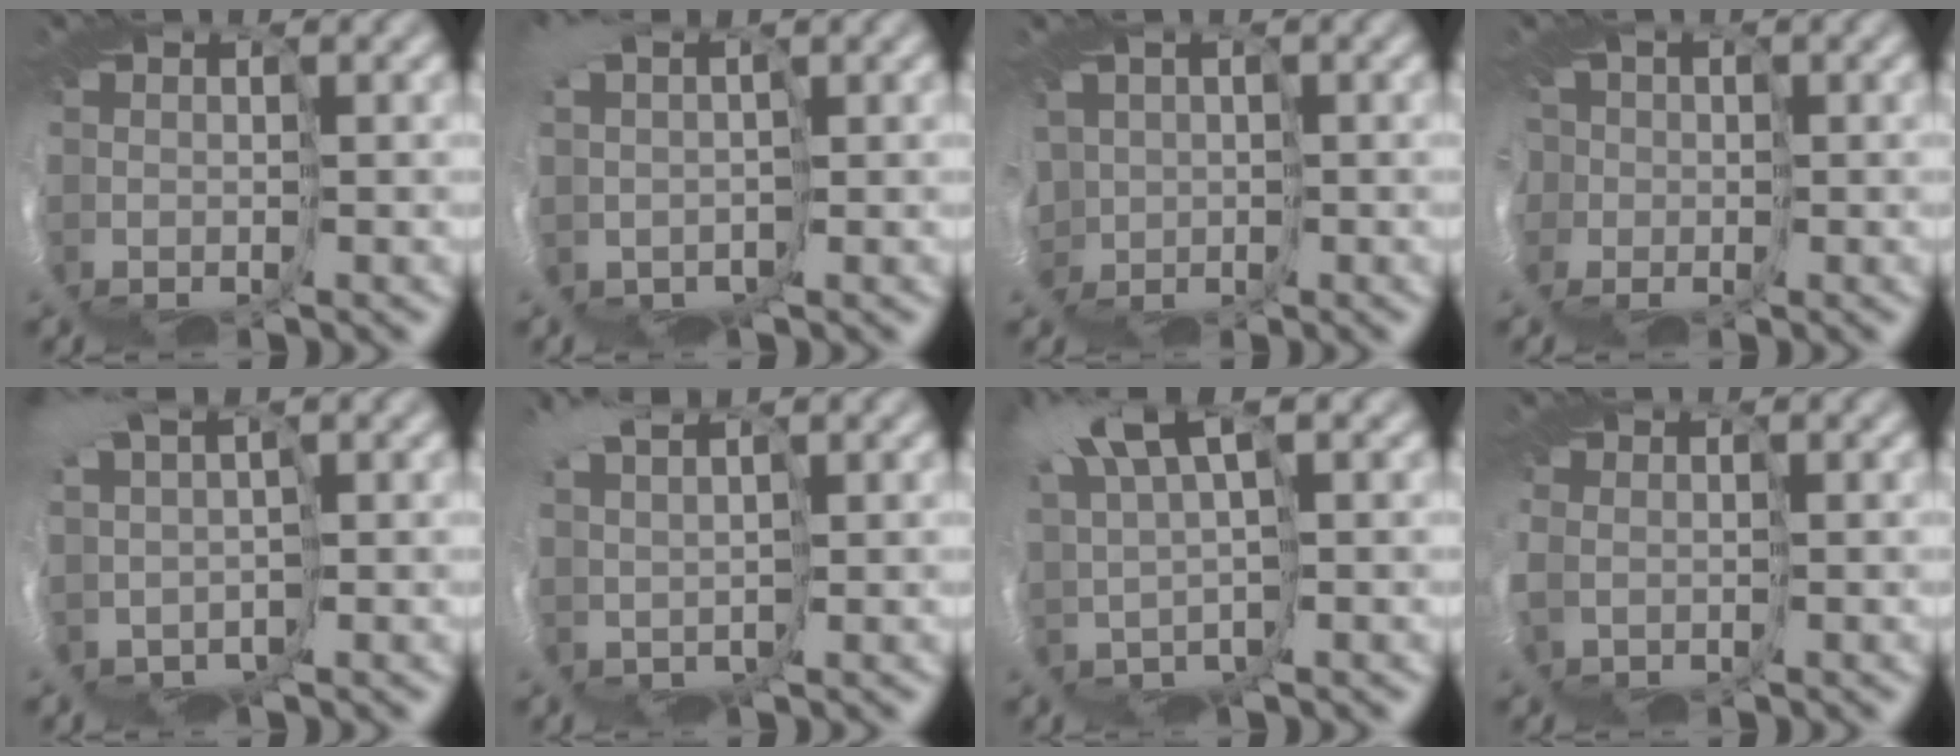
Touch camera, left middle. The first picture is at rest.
{"total": 5.0, "force": [0.0, 3.2, 3.8], "torque": [-0.084, -0.027, -0.005]}
{"total": 6.9, "force": [-0.9, 5.9, 3.5], "torque": [-0.117, -0.015, -0.022]}
{"total": 8.0, "force": [-1.6, 7.3, 2.8], "torque": [-0.108, 0.001, -0.066]}
{"total": 5.2, "force": [0.7, 2.9, 4.2], "torque": [-0.099, -0.018, 0.005]}
{"total": 3.6, "force": [2.2, 1.6, 2.3], "torque": [-0.058, 0.002, 0.031]}
{"total": 6.1, "force": [3.7, 1.4, 4.6], "torque": [-0.124, 0.011, 0.058]}
{"total": 3.2, "force": [0.1, 2.6, 1.8], "torque": [-0.070, -0.003, 0.011]}